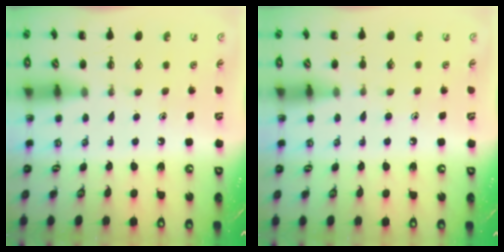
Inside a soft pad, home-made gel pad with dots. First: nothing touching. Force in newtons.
{"total": 5.2, "press": 4.9, "slide": 1.6}